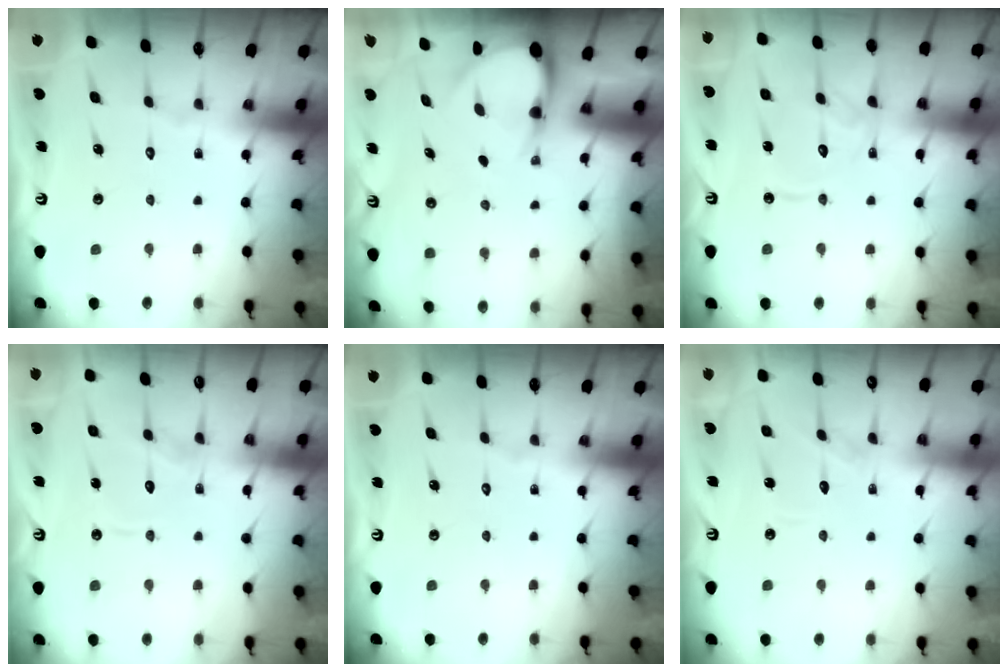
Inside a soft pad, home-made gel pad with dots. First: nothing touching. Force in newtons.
{"total": 4.4, "press": 4.4, "slide": 0.4}
{"total": 12.4, "press": 12.4, "slide": 1.3}
{"total": 8.8, "press": 8.8, "slide": 0.6}
{"total": 0.0}
{"total": 7.4, "press": 7.4, "slide": 0.6}